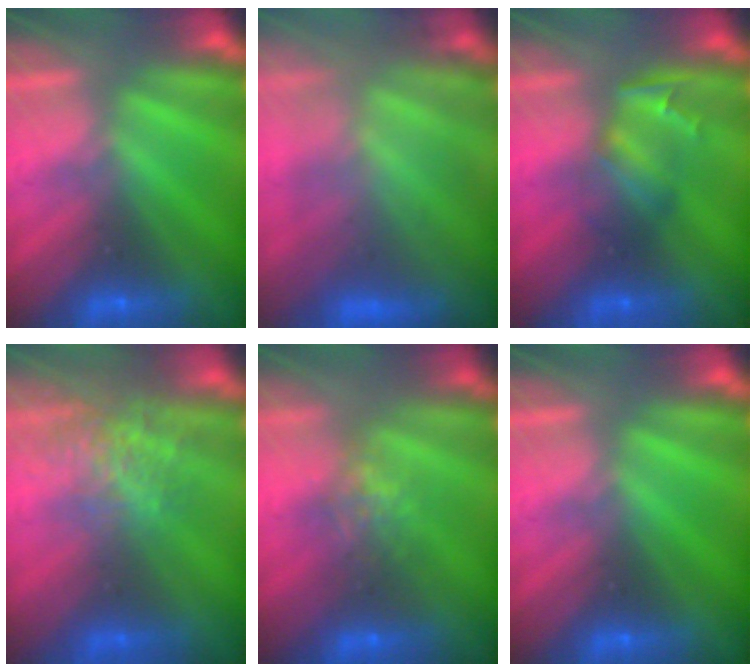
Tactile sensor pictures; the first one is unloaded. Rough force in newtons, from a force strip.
{"total": 10.8}
{"total": 2.5}
{"total": 3.6}
{"total": 3.7}
{"total": 0.0}